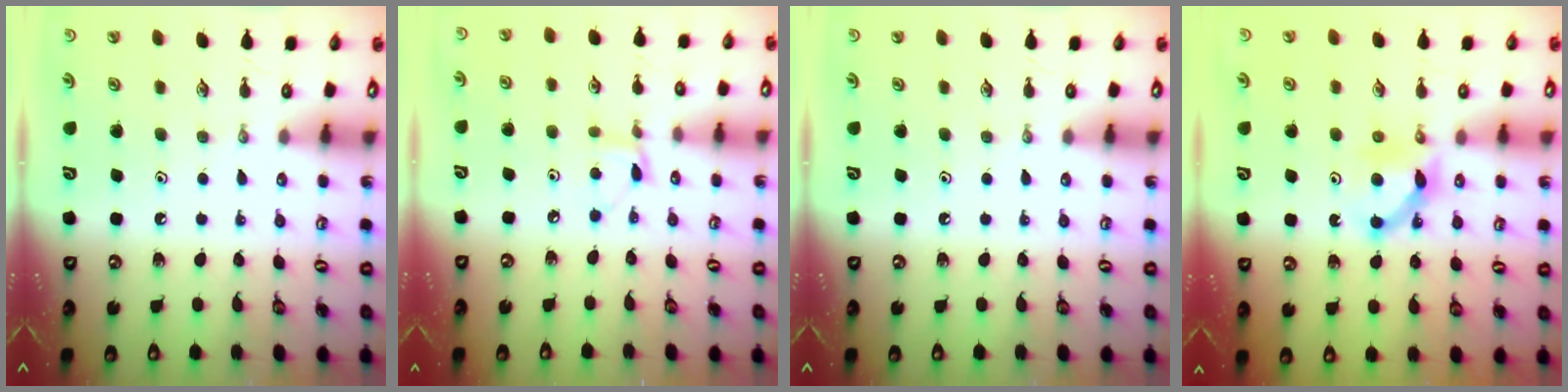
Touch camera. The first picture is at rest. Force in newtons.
{"total": 4.7, "press": 4.6, "slide": 0.6}
{"total": 0.0}
{"total": 7.0, "press": 7.0, "slide": 0.7}